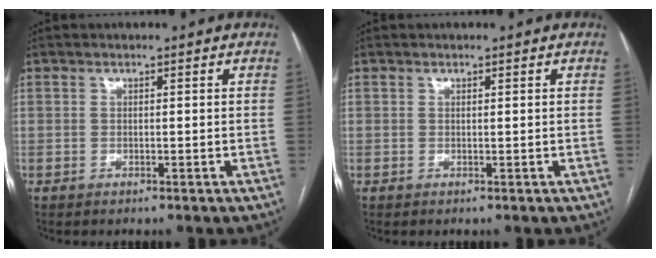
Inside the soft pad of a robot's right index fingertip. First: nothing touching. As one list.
[{"total": 0.0}]